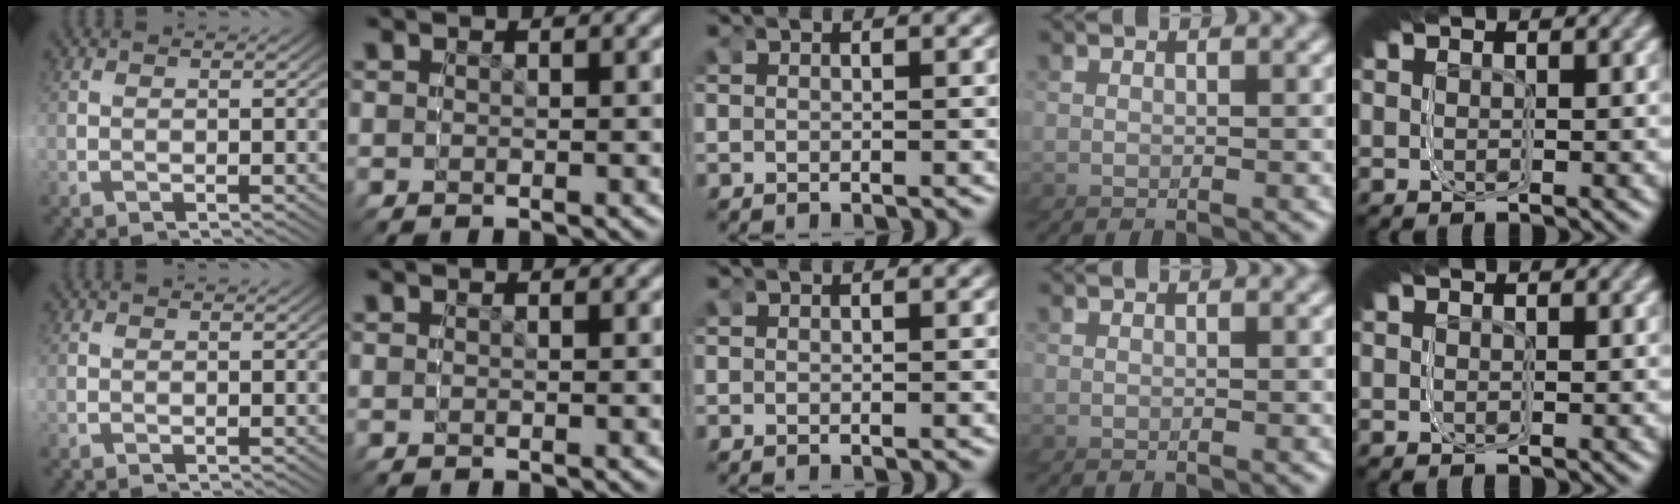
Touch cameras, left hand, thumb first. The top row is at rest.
{}